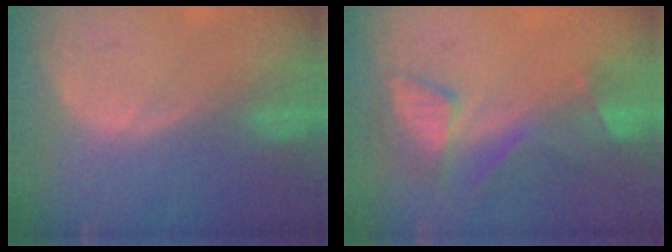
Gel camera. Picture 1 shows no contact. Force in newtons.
{"total": 7.5, "press": 6.9, "slide": 3.0}